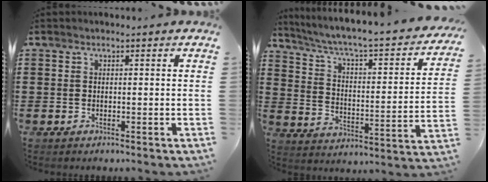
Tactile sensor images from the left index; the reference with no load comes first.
{"total": 4.0, "force": [2.9, 0.3, 2.8], "torque": [-0.069, -0.039, 0.037]}